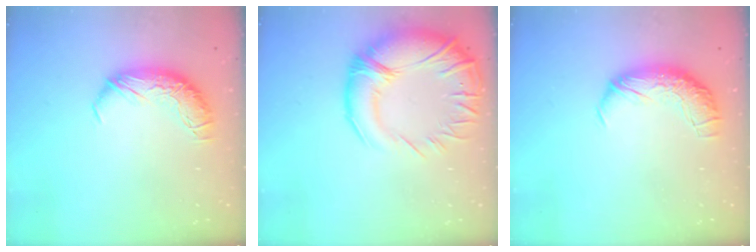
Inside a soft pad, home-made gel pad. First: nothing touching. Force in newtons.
{"total": 11.3, "press": 10.0, "slide": 5.3}
{"total": 2.4, "press": 1.1, "slide": 2.1}